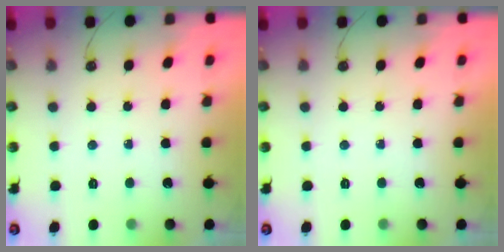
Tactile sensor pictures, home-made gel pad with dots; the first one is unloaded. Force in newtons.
{"total": 0.0}